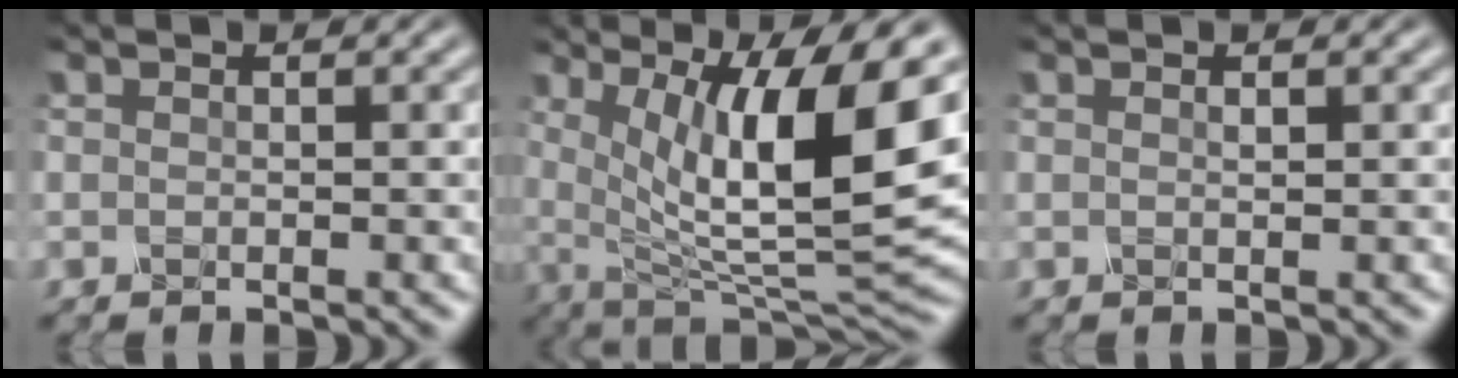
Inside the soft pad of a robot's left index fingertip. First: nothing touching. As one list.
[{"total": 13.4, "force": [3.1, 4.0, 12.4], "torque": [-0.195, -0.011, 0.059]}, {"total": 0.6, "force": [0.3, 0.1, 0.5], "torque": [-0.006, 0.001, 0.003]}]